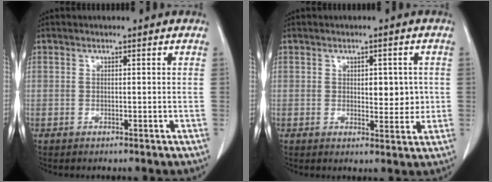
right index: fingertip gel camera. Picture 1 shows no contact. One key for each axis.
{"total": 4.6, "fx": 0.4, "fy": 2.4, "fz": 3.9, "tx": -0.043, "ty": -0.003, "tz": 0.010}